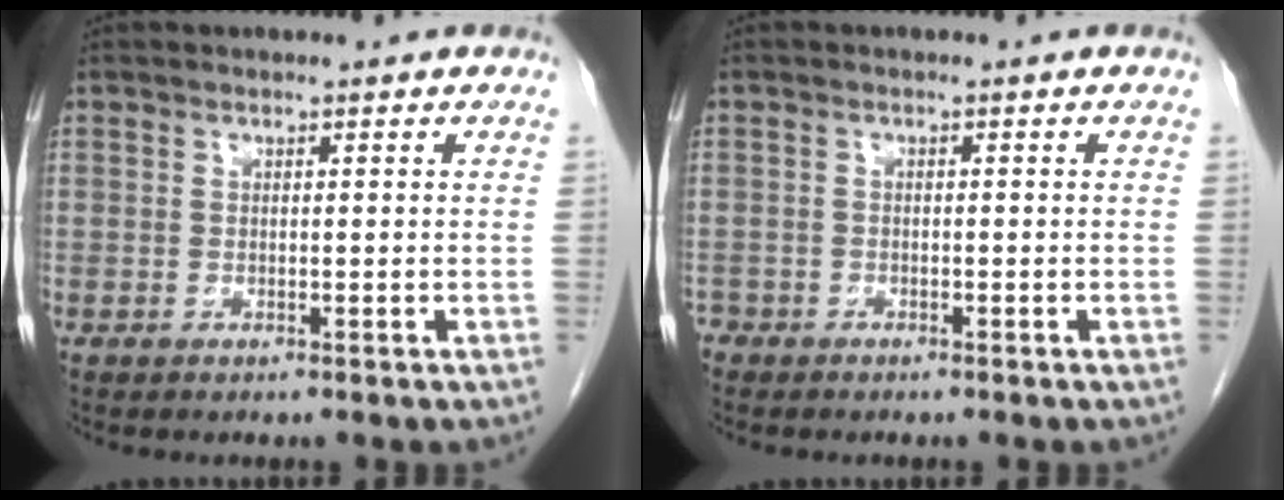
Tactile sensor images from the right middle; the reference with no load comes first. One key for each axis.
{"total": 2.0, "fx": -1.7, "fy": 1.1, "fz": 0.2, "tx": -0.008, "ty": 0.000, "tz": -0.031}